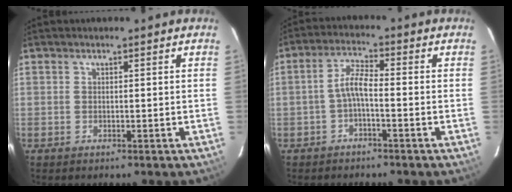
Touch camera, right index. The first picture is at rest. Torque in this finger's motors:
{"motor_torque": [0.61, -0.38, 0.49, 0.12]}